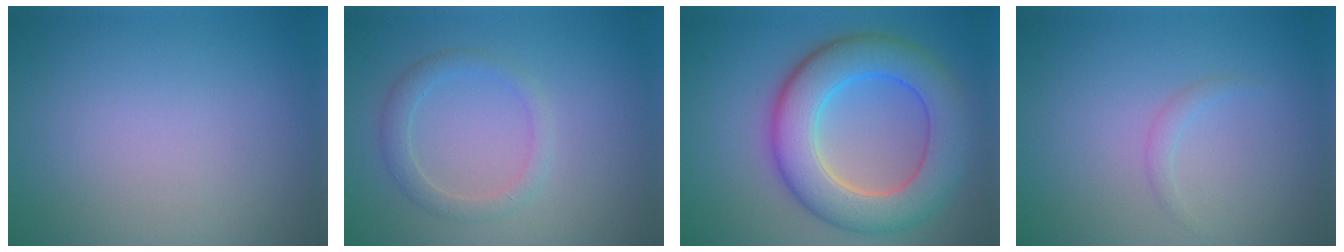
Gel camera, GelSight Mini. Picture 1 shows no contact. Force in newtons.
{"total": 2.2, "press": 2.2, "slide": 0.0}
{"total": 9.1, "press": 9.1, "slide": 0.5}
{"total": 0.9, "press": 0.9, "slide": 0.1}